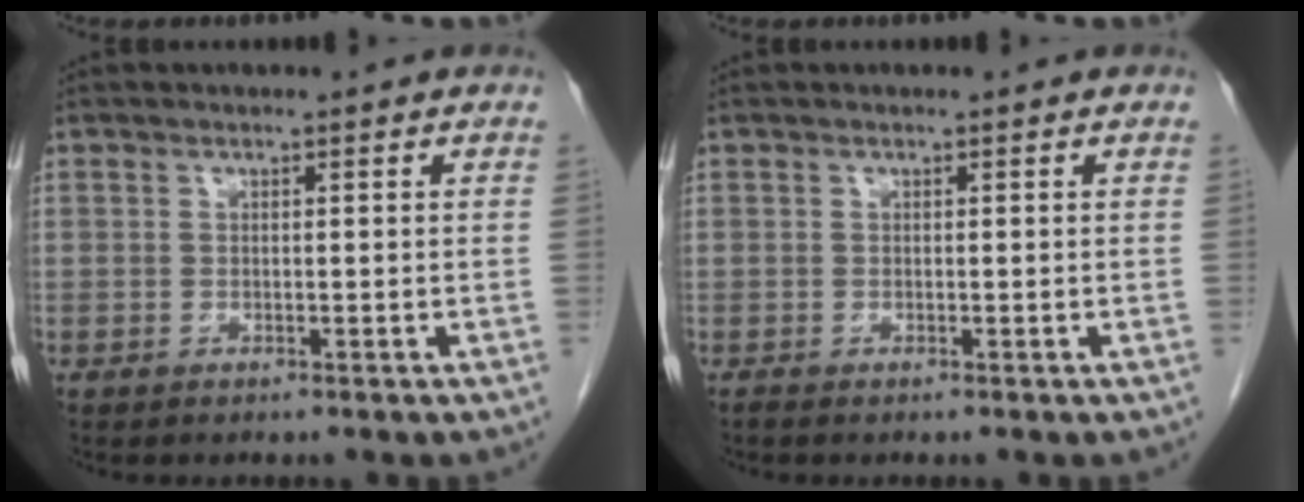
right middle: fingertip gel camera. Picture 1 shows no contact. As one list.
[{"total": 0.0}]